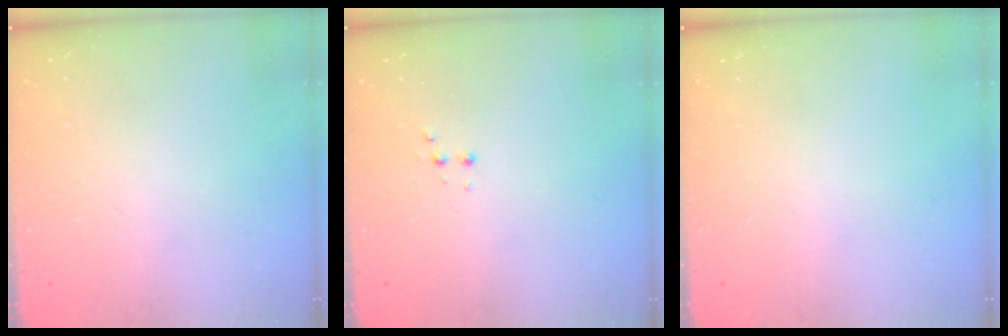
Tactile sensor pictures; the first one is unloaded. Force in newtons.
{"total": 2.9, "press": 2.7, "slide": 1.0}
{"total": 0.0}